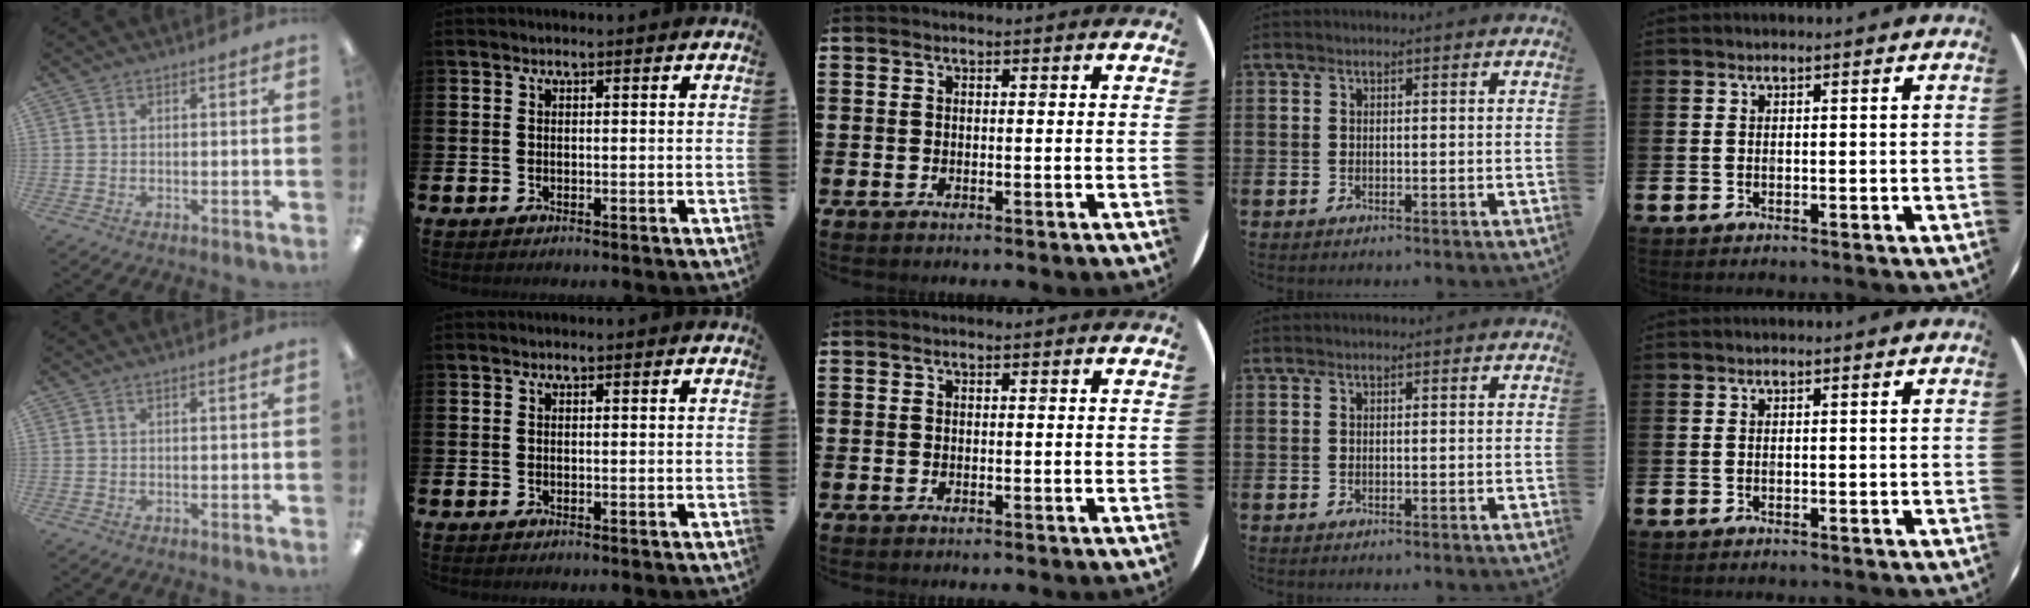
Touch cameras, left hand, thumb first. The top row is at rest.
{"thumb": {"total": 0.5, "force": [0.2, 0.0, 0.4], "torque": [-0.008, 0.000, 0.004]}}